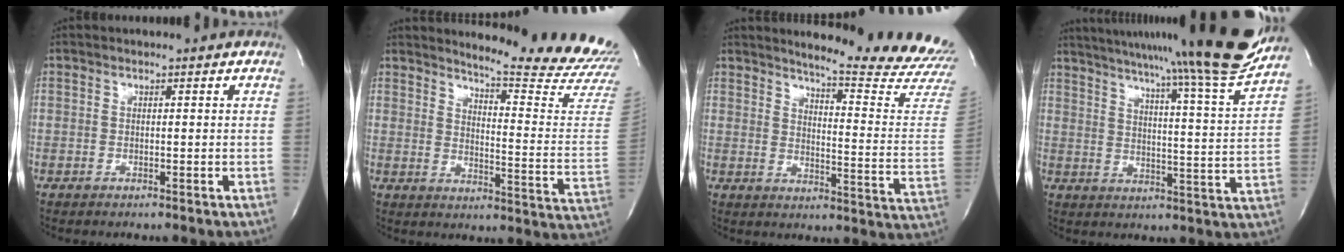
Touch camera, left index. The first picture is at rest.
{"total": 18.7, "force": [18.1, -1.4, 4.7], "torque": [-0.074, -0.155, 0.205]}
{"total": 19.4, "force": [18.6, -1.3, 5.4], "torque": [-0.081, -0.146, 0.210]}
{"total": 23.2, "force": [20.3, -2.1, 11.1], "torque": [-0.173, -0.063, 0.267]}